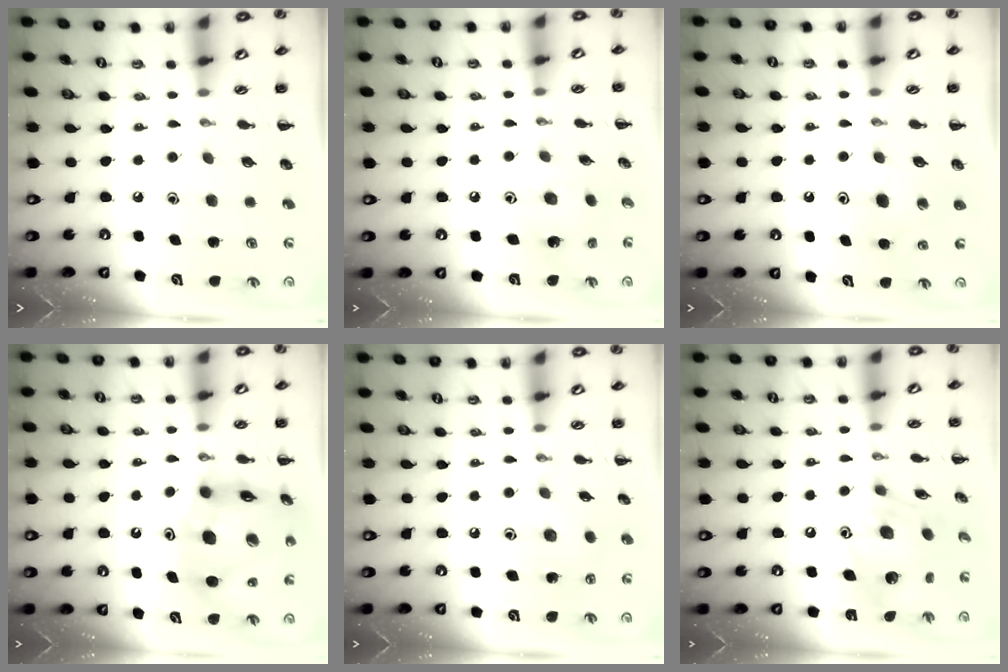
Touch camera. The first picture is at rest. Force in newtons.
{"total": 3.3, "press": 3.2, "slide": 0.6}
{"total": 4.7, "press": 4.5, "slide": 1.2}
{"total": 15.0, "press": 14.4, "slide": 4.0}
{"total": 6.0, "press": 5.9, "slide": 1.1}
{"total": 12.2, "press": 12.1, "slide": 1.2}